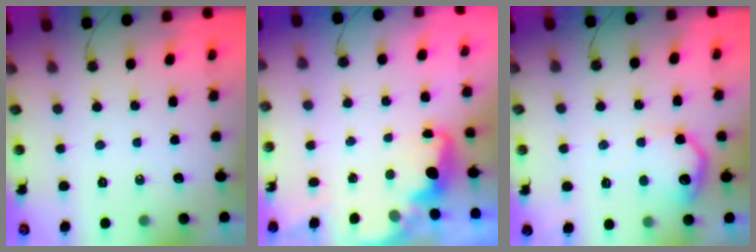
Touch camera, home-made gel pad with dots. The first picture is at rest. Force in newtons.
{"total": 2.2, "press": 2.1, "slide": 0.6}
{"total": 11.7, "press": 11.7, "slide": 0.6}